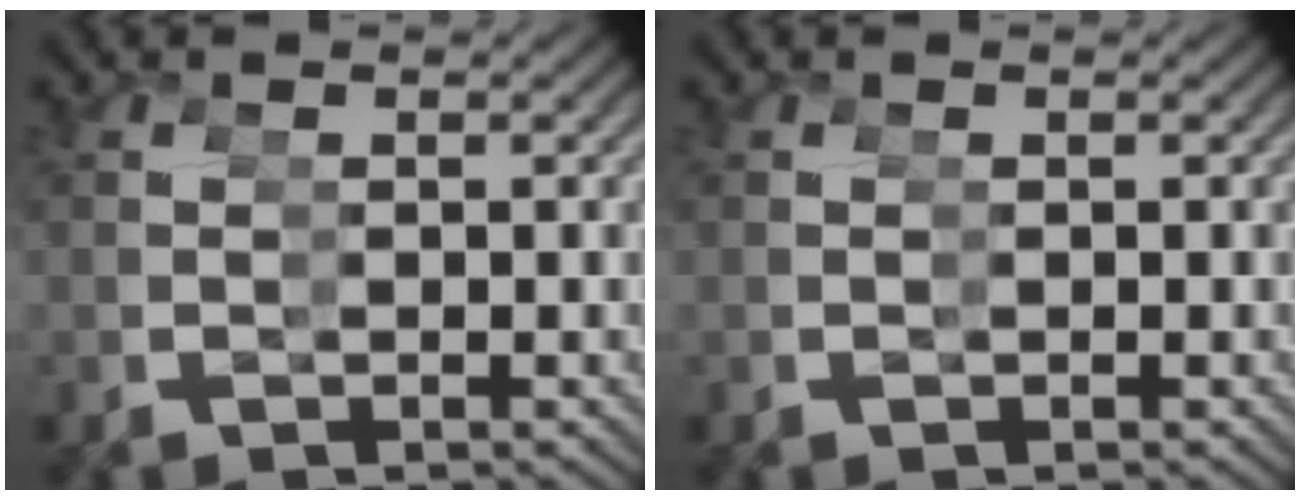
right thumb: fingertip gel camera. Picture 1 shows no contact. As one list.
[{"total": 0.0}]